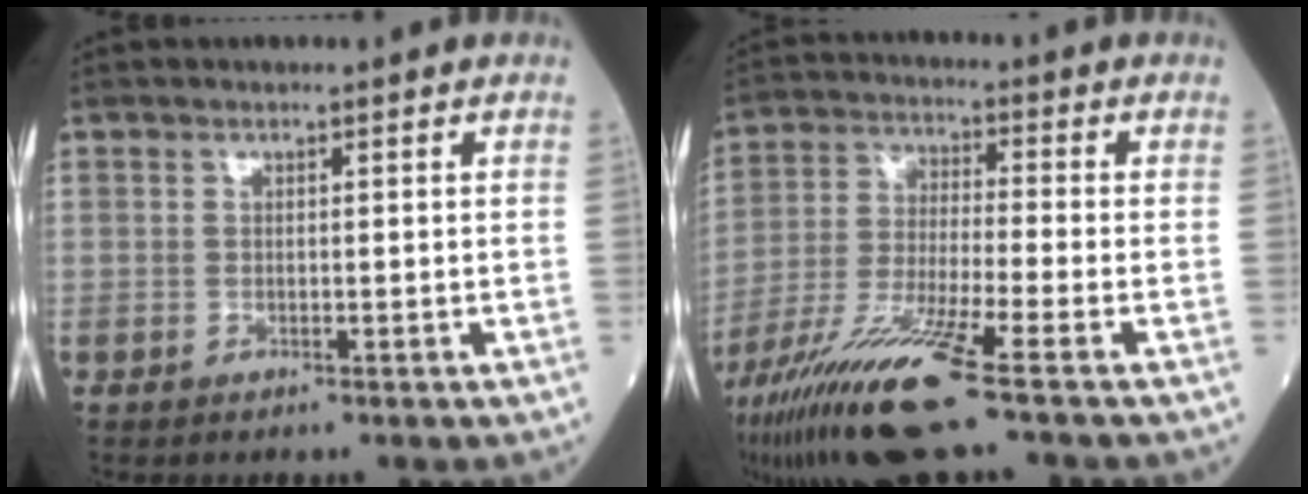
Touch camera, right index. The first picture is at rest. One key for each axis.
{"total": 13.6, "fx": -8.4, "fy": 0.0, "fz": 10.7, "tx": -0.216, "ty": -0.038, "tz": -0.156}